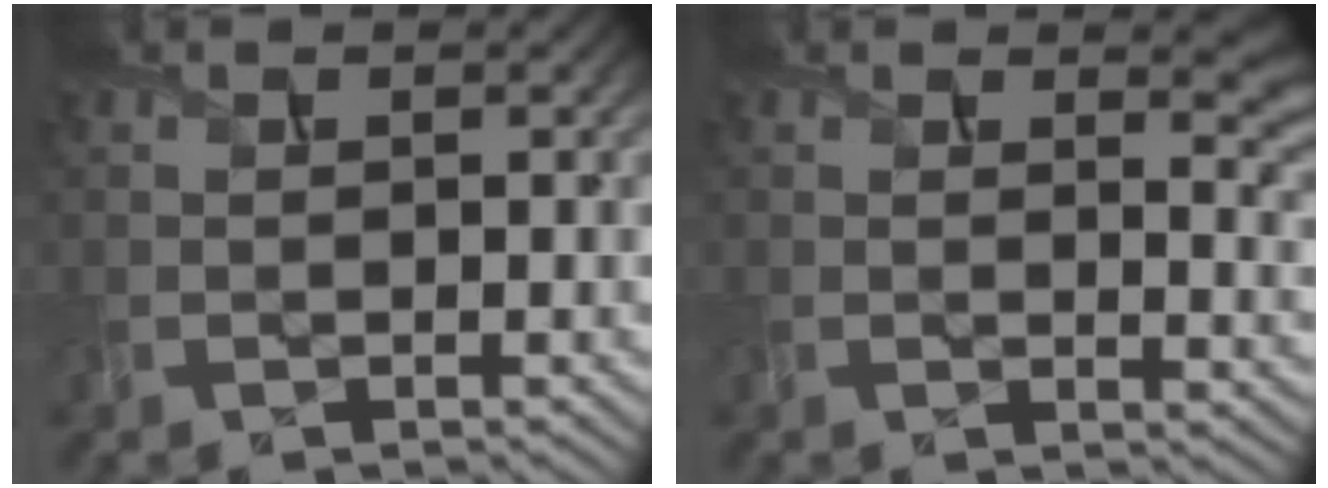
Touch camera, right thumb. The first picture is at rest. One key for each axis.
{"total": 6.1, "fx": 2.4, "fy": 2.4, "fz": 5.0, "tx": -0.070, "ty": -0.008, "tz": 0.043}